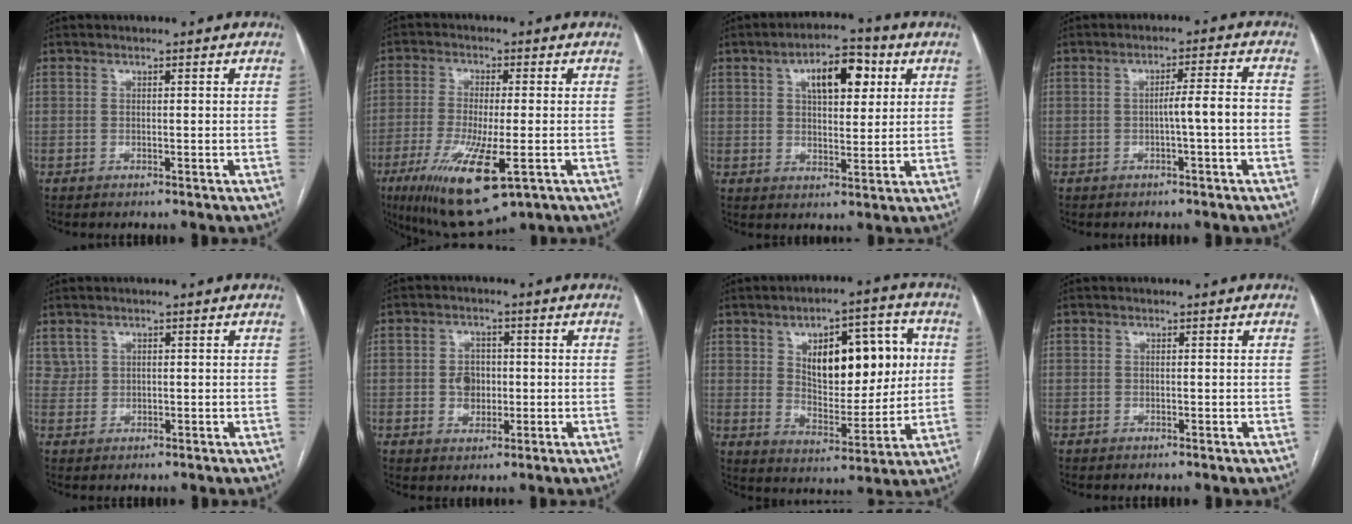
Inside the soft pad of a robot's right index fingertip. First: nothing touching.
{"total": 13.8, "force": [-5.9, 3.1, 12.1], "torque": [-0.227, -0.038, -0.091]}
{"total": 9.3, "force": [3.6, 4.1, 7.5], "torque": [-0.116, 0.018, 0.056]}
{"total": 4.5, "force": [-1.0, -0.1, 4.4], "torque": [-0.064, 0.010, -0.015]}
{"total": 1.7, "force": [1.1, 1.3, 0.1], "torque": [0.008, 0.007, 0.019]}
{"total": 4.6, "force": [-0.2, 3.7, 2.8], "torque": [-0.047, 0.009, 0.003]}
{"total": 15.2, "force": [3.7, 6.7, 13.1], "torque": [-0.182, 0.023, 0.064]}
{"total": 0.0}